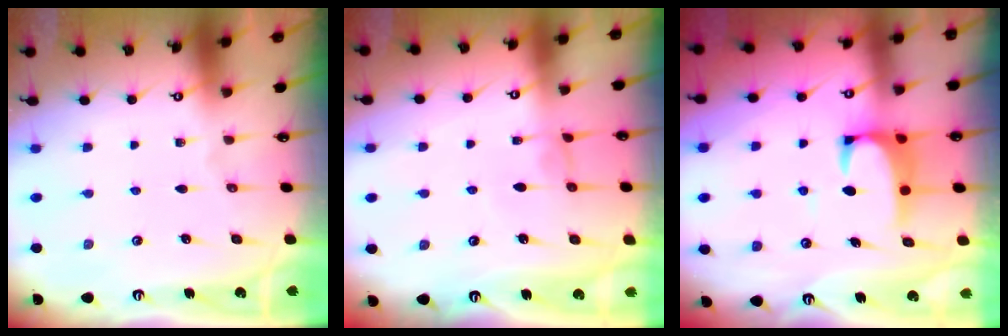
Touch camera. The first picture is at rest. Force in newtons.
{"total": 0.7, "press": 0.6, "slide": 0.4}
{"total": 3.8, "press": 3.7, "slide": 0.7}